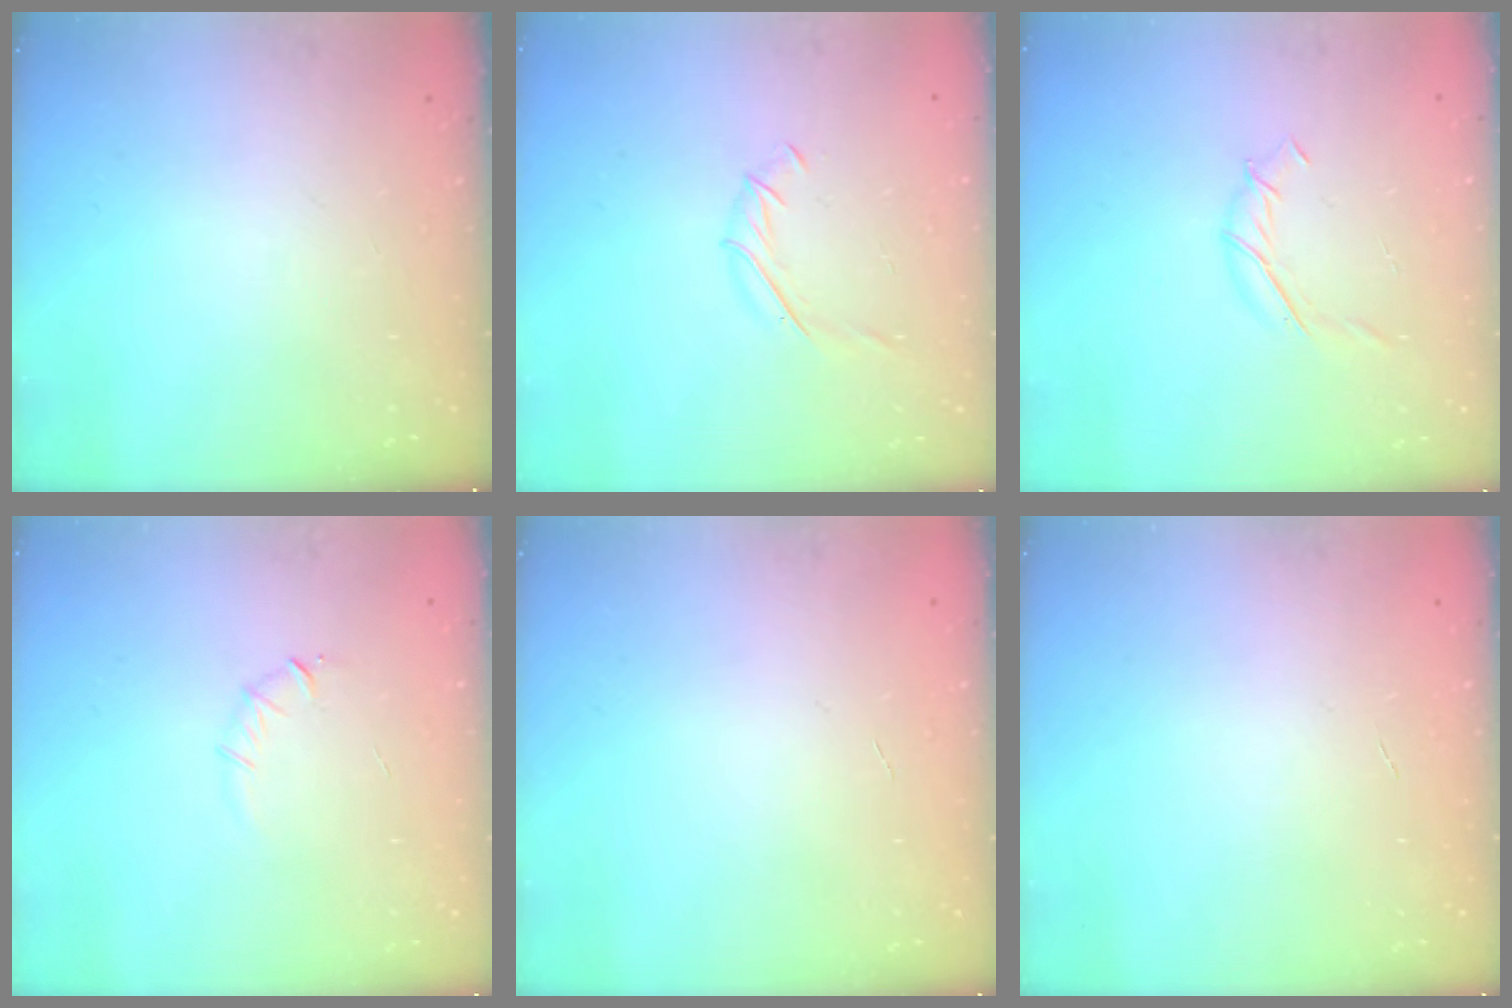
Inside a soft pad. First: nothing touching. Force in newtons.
{"total": 3.8, "press": 3.7, "slide": 1.1}
{"total": 6.7, "press": 6.7, "slide": 0.7}
{"total": 3.8, "press": 3.6, "slide": 1.1}
{"total": 0.0}
{"total": 0.0}